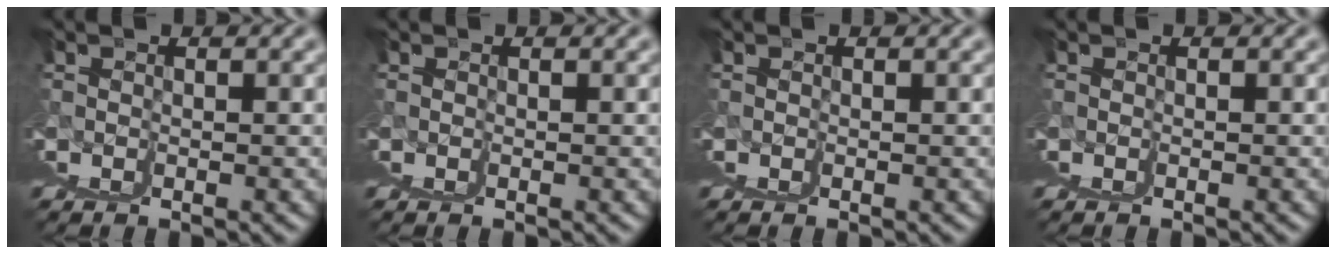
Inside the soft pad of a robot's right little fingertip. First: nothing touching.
{"total": 0.0}
{"total": 0.0}
{"total": 0.6, "force": [-0.1, -0.5, -0.4], "torque": [0.006, 0.002, -0.002]}